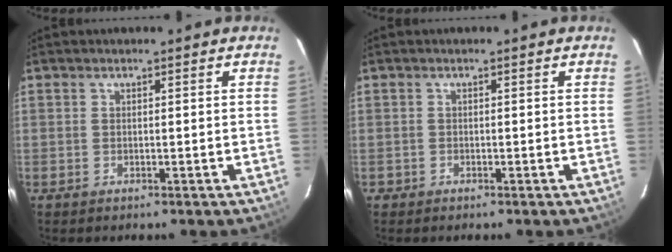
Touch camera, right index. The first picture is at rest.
{"total": 0.9, "force": [-0.6, 0.7, -0.1], "torque": [-0.002, 0.004, -0.010]}